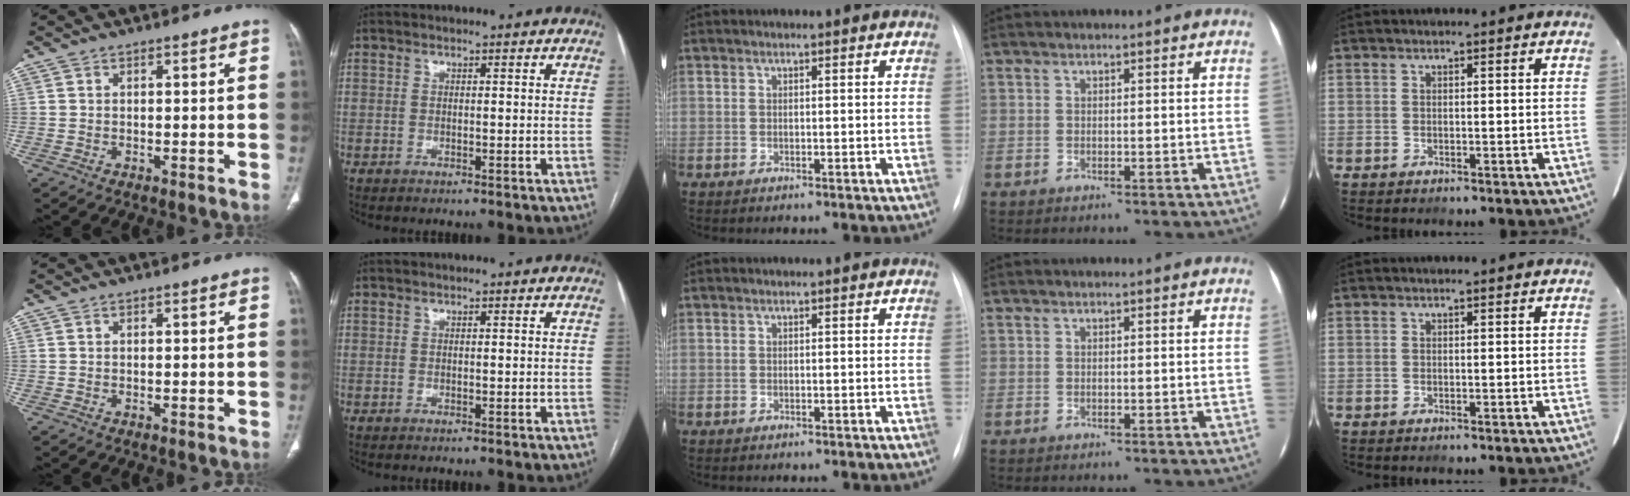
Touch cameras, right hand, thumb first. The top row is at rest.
{}